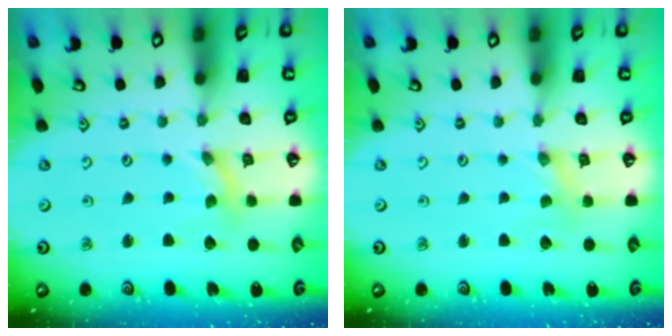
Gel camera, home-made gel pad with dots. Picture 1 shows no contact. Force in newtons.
{"total": 1.1, "press": 1.1, "slide": 0.2}